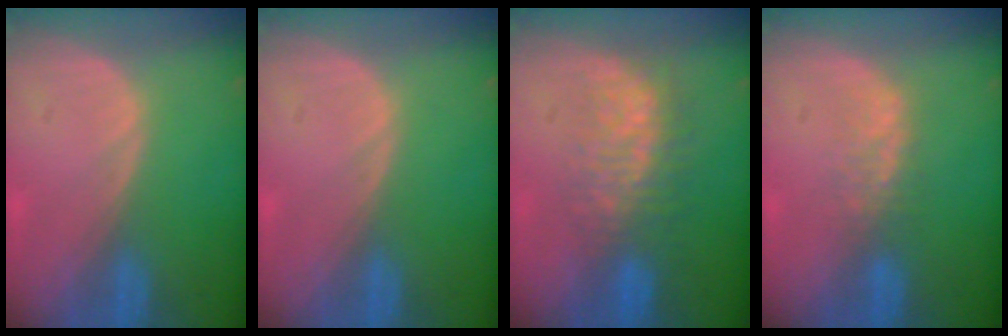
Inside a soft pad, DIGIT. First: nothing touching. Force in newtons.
{"total": 0.0}
{"total": 7.9, "press": 7.4, "slide": 2.6}
{"total": 2.7, "press": 2.7, "slide": 0.6}